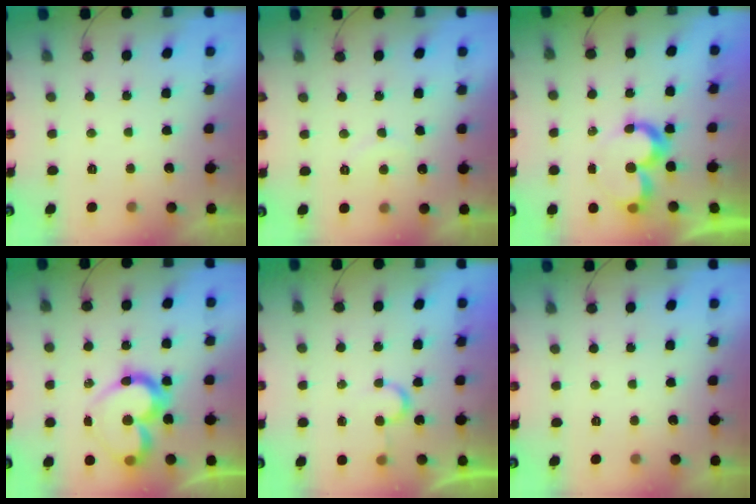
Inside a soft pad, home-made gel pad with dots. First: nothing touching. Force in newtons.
{"total": 4.8, "press": 4.8, "slide": 0.4}
{"total": 8.6, "press": 8.5, "slide": 0.8}
{"total": 14.4, "press": 14.3, "slide": 1.5}
{"total": 4.9, "press": 4.9, "slide": 0.3}
{"total": 0.0}